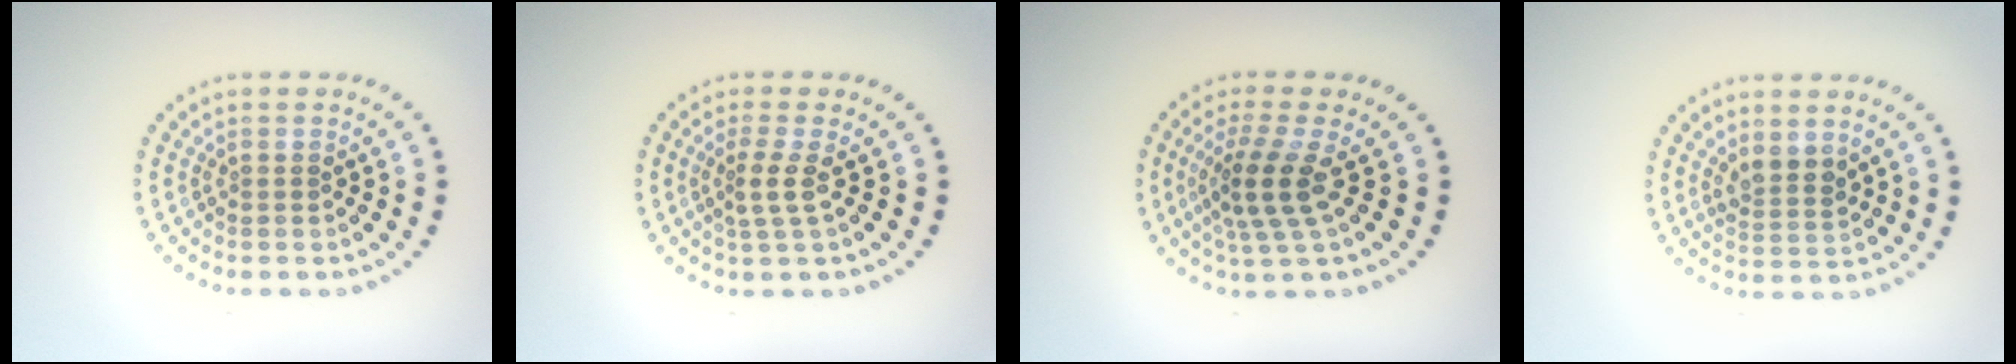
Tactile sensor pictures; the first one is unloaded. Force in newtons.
{"total": 2.0, "press": 1.5, "slide": 1.4}
{"total": 3.8, "press": 2.9, "slide": 2.5}
{"total": 2.2, "press": 1.9, "slide": 1.1}